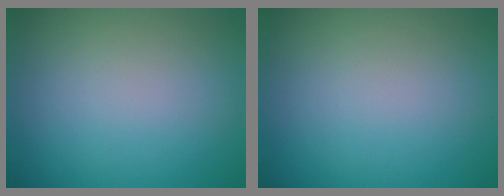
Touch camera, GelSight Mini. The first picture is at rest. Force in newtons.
{"total": 0.0}